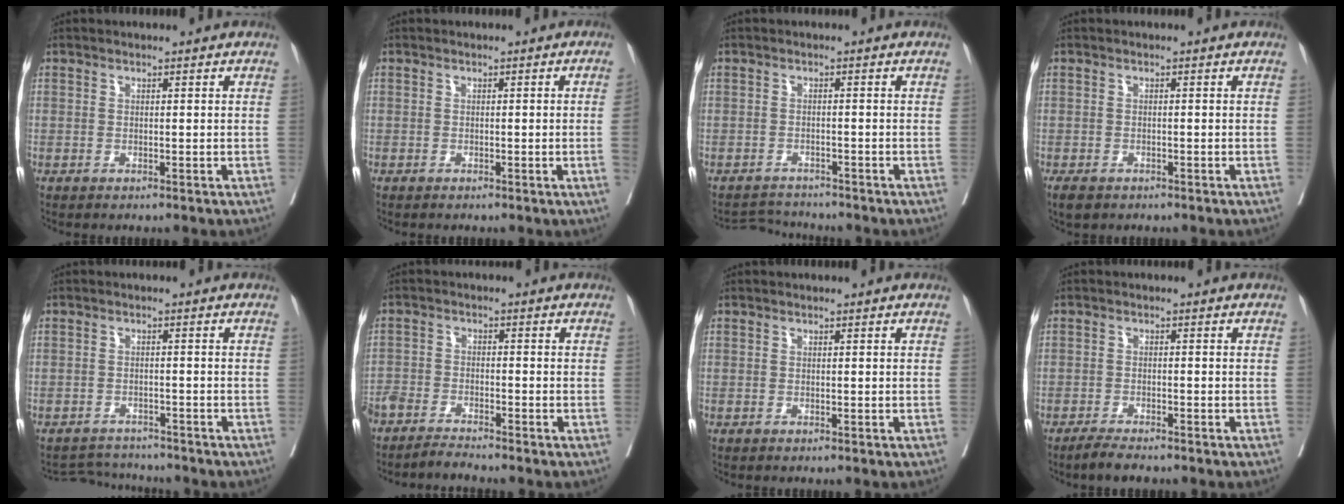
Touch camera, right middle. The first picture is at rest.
{"total": 1.5, "force": [-0.3, -0.6, 1.4], "torque": [-0.017, -0.002, -0.003]}
{"total": 3.1, "force": [-3.0, 0.2, -0.8], "torque": [0.013, -0.010, -0.048]}
{"total": 3.4, "force": [-2.4, 1.5, 1.8], "torque": [-0.035, -0.010, -0.038]}
{"total": 4.1, "force": [-4.0, 0.5, -0.7], "torque": [0.010, 0.002, -0.064]}
{"total": 5.1, "force": [-4.9, -0.1, 1.5], "torque": [-0.016, -0.010, -0.088]}
{"total": 0.0}
{"total": 2.9, "force": [-2.5, 0.5, 1.4], "torque": [-0.029, -0.006, -0.044]}